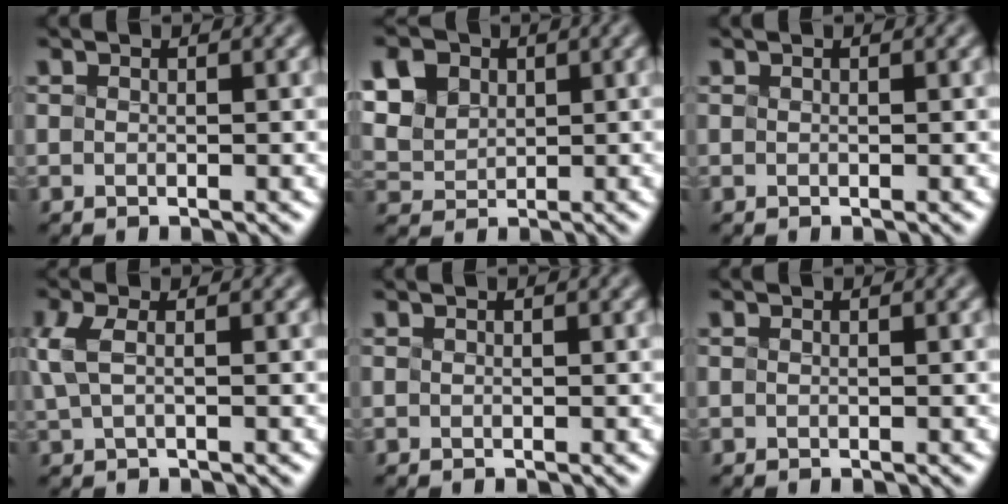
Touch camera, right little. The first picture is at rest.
{"total": 7.7, "force": [3.2, 5.8, 3.9], "torque": [-0.096, 0.029, 0.063]}
{"total": 0.0}
{"total": 1.7, "force": [0.1, 0.5, 1.6], "torque": [-0.044, 0.005, 0.014]}
{"total": 0.0}
{"total": 0.0}